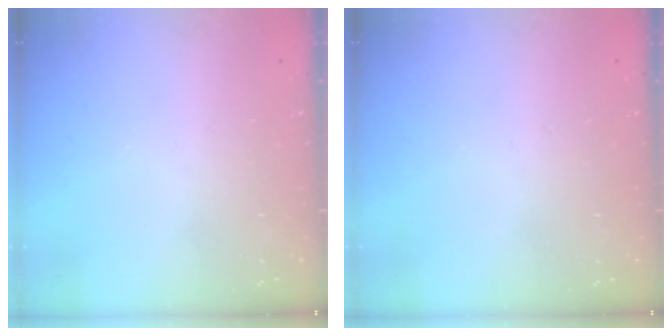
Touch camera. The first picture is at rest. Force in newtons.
{"total": 0.0}